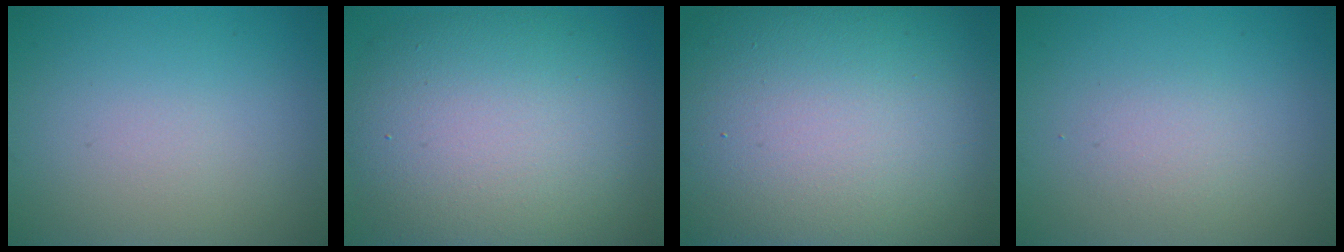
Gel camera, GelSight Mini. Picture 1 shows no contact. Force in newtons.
{"total": 11.7, "press": 11.7, "slide": 0.4}
{"total": 21.2, "press": 21.1, "slide": 1.4}
{"total": 1.4, "press": 1.3, "slide": 0.1}